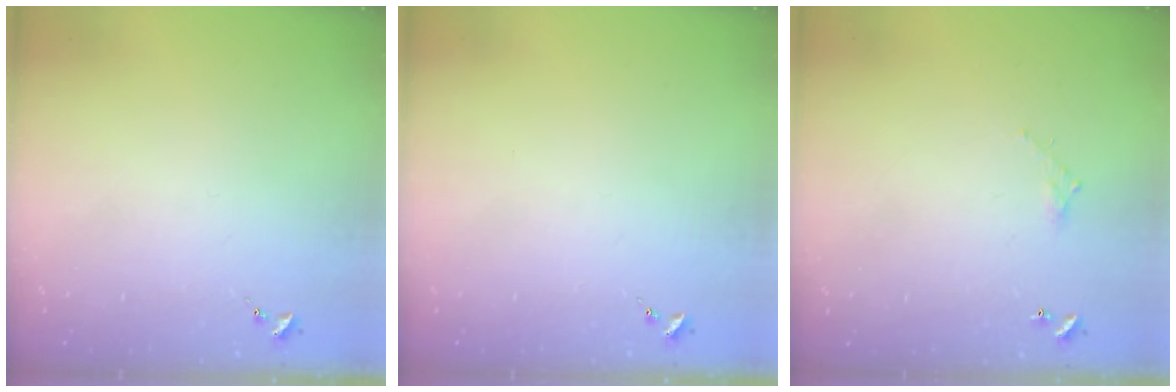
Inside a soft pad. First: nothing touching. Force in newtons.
{"total": 0.0}
{"total": 3.5, "press": 3.5, "slide": 0.2}